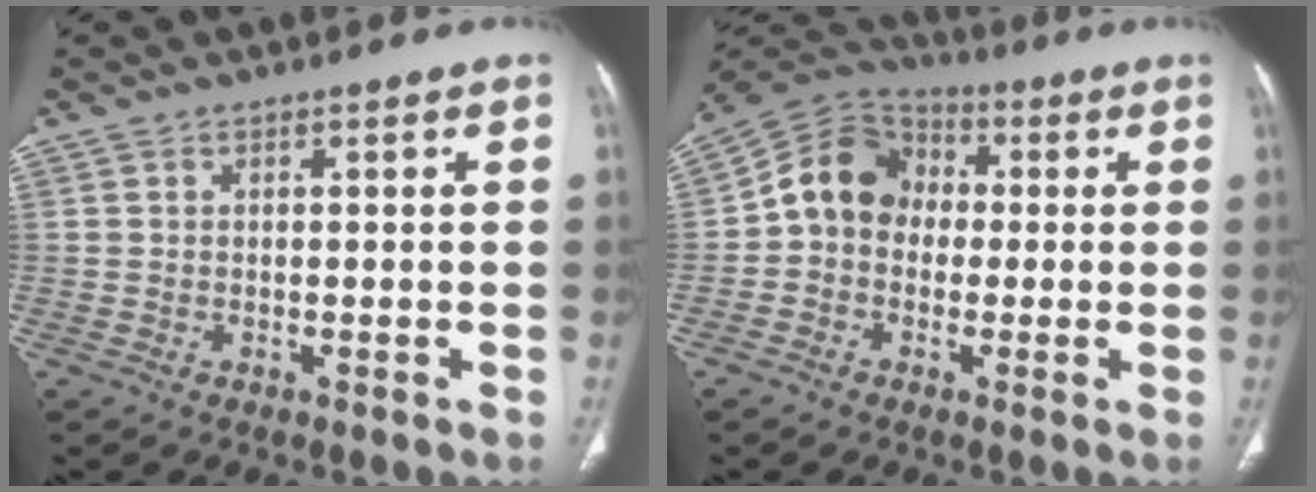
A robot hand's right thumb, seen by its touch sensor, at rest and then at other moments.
{"total": 10.8, "force": [-0.1, 9.2, 5.7], "torque": [-0.081, 0.035, -0.019]}